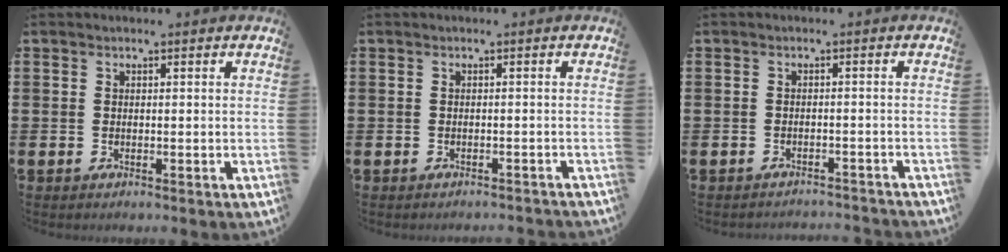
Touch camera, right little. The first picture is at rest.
{"total": 0.0}
{"total": 0.9, "force": [-0.9, 0.0, -0.1], "torque": [-0.003, 0.006, -0.020]}